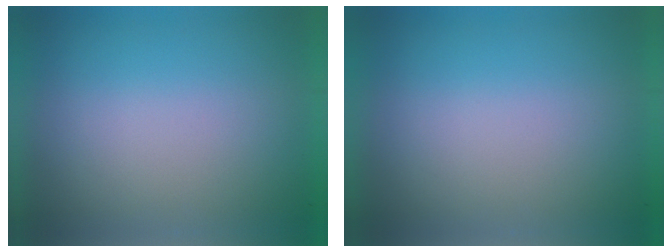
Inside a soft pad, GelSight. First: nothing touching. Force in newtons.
{"total": 0.0}